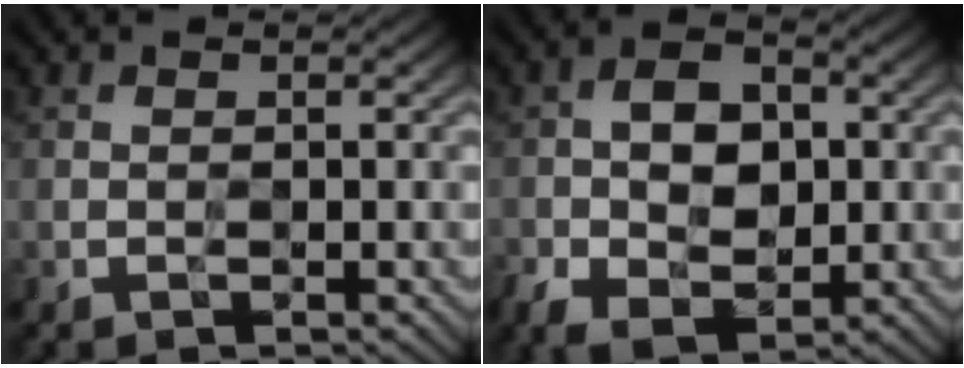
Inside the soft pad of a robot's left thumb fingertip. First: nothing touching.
{"total": 7.9, "force": [-1.2, 5.4, 5.6], "torque": [-0.106, -0.001, -0.021]}